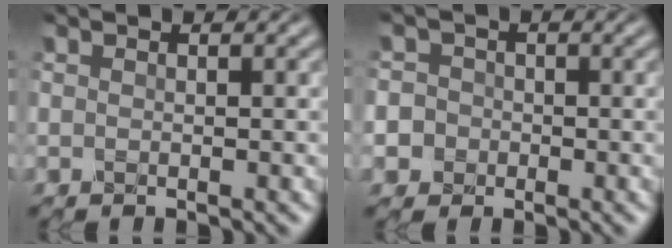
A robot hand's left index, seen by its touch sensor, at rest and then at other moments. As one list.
[{"total": 4.5, "force": [-1.1, 4.2, 1.1], "torque": [-0.002, 0.012, -0.050]}]